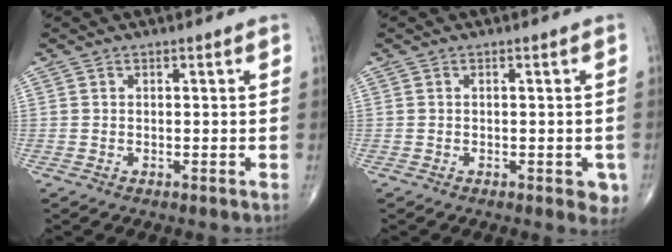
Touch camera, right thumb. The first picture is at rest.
{"total": 3.3, "force": [-1.2, 1.5, 2.7], "torque": [-0.013, -0.003, -0.012]}